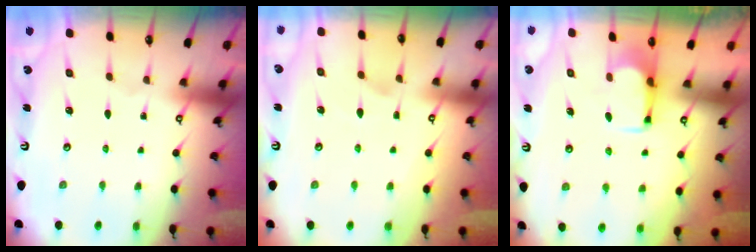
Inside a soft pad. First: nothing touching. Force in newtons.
{"total": 2.6, "press": 2.4, "slide": 1.0}
{"total": 2.6, "press": 2.5, "slide": 0.9}